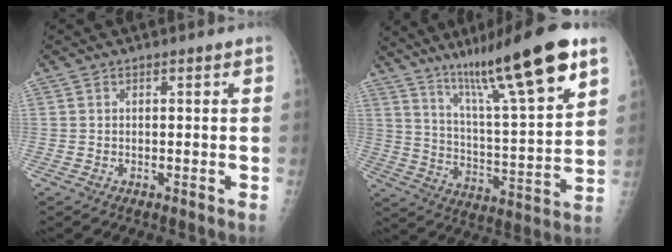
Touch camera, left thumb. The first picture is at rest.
{"total": 22.0, "force": [13.7, 2.6, 17.0], "torque": [-0.256, -0.051, 0.226]}